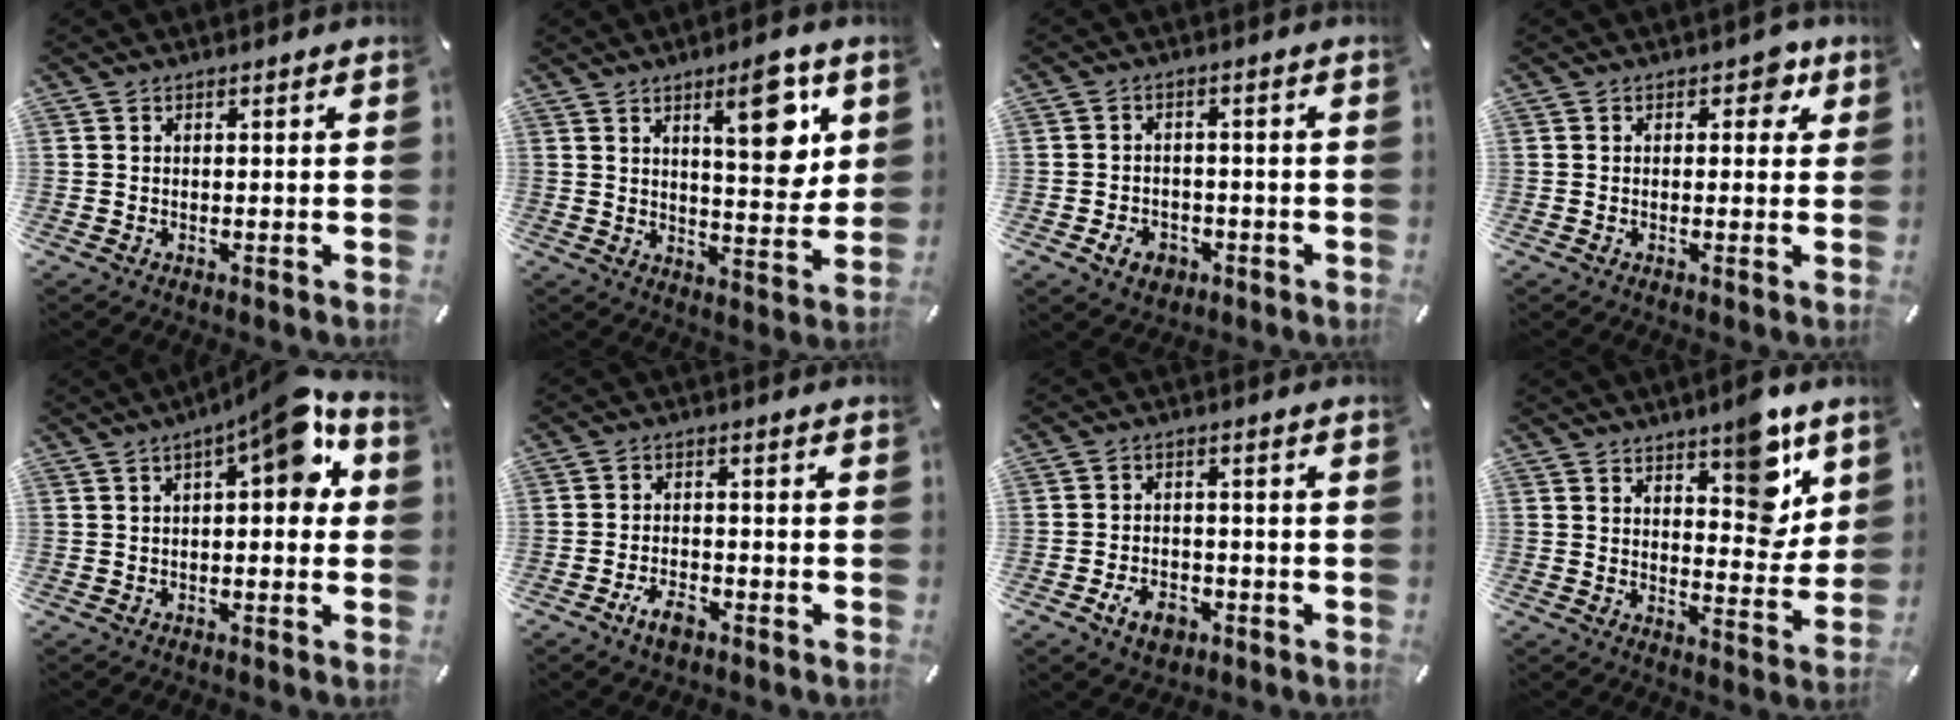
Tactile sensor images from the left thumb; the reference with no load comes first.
{"total": 14.1, "force": [6.3, 5.3, 11.5], "torque": [-0.145, -0.034, 0.096]}
{"total": 5.0, "force": [-2.2, 3.9, 2.2], "torque": [-0.039, 0.005, -0.041]}
{"total": 4.0, "force": [1.5, 2.5, 2.8], "torque": [-0.020, -0.002, 0.015]}
{"total": 10.3, "force": [4.2, 3.2, 8.8], "torque": [-0.116, -0.027, 0.062]}
{"total": 4.7, "force": [-3.0, 2.2, 2.9], "torque": [-0.065, 0.011, -0.058]}
{"total": 5.9, "force": [-2.9, 3.9, 3.4], "torque": [-0.070, 0.013, -0.054]}
{"total": 11.3, "force": [6.9, 5.7, 6.8], "torque": [-0.056, -0.051, 0.113]}